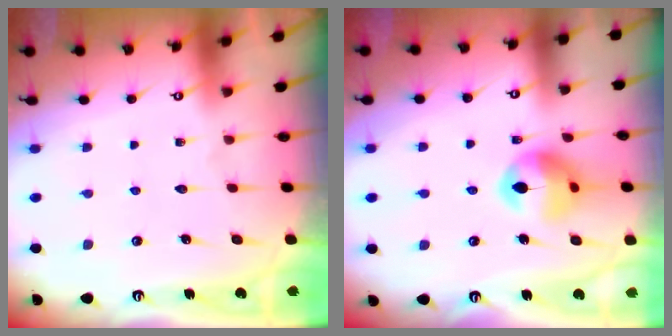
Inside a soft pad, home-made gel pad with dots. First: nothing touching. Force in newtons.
{"total": 13.3, "press": 13.2, "slide": 1.4}